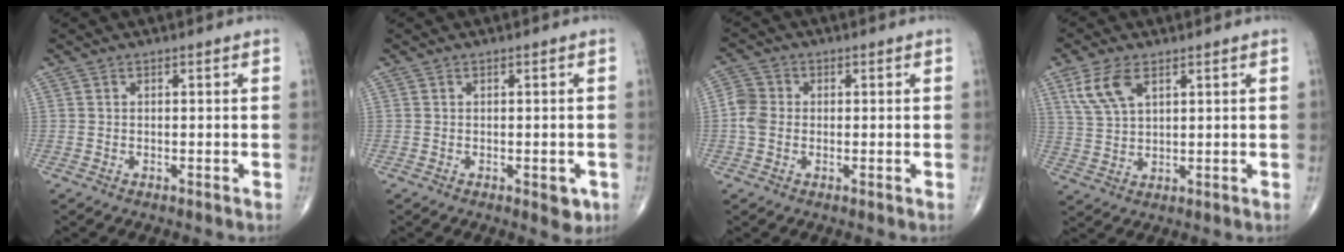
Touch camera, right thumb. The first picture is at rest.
{"total": 2.9, "force": [-1.0, 1.4, 2.3], "torque": [-0.011, -0.001, -0.008]}
{"total": 4.3, "force": [-0.4, 3.6, 2.3], "torque": [-0.049, 0.009, -0.015]}
{"total": 7.3, "force": [3.5, 3.7, 5.2], "torque": [-0.106, -0.006, 0.077]}